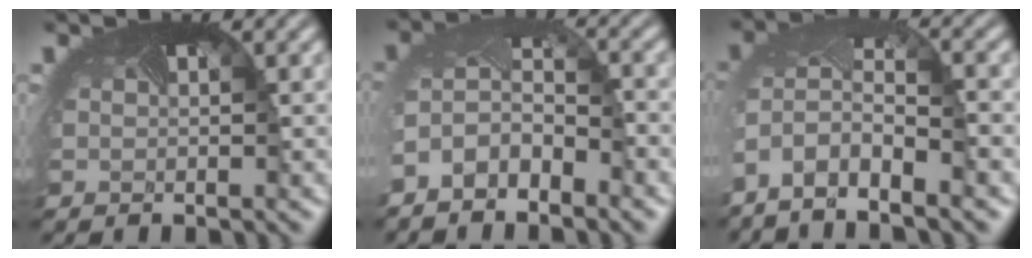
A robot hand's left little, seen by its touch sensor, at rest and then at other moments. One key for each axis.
{"total": 4.5, "fx": -2.7, "fy": 2.2, "fz": 2.8, "tx": -0.080, "ty": -0.006, "tz": -0.057}
{"total": 7.9, "fx": -5.3, "fy": 2.8, "fz": 5.2, "tx": -0.121, "ty": -0.019, "tz": -0.085}